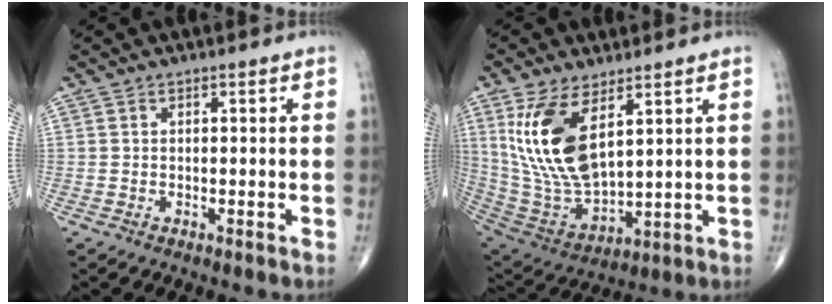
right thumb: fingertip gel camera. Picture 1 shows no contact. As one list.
[{"total": 16.7, "force": [6.5, 7.7, 13.3], "torque": [-0.253, -0.030, 0.146]}]